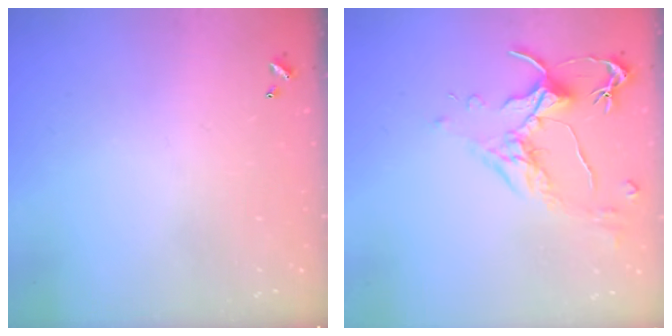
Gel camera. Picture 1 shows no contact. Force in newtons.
{"total": 1.6, "press": 1.4, "slide": 0.7}